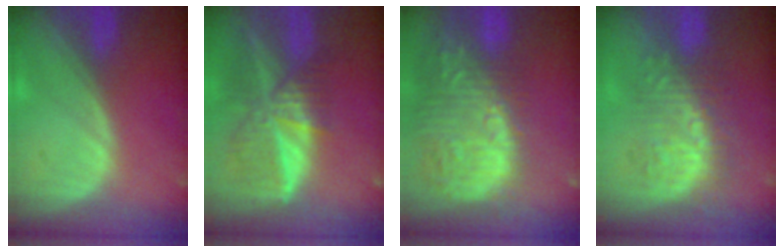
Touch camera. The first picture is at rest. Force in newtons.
{"total": 9.2, "press": 8.0, "slide": 4.6}
{"total": 15.9, "press": 13.1, "slide": 9.0}
{"total": 8.9, "press": 8.7, "slide": 2.0}